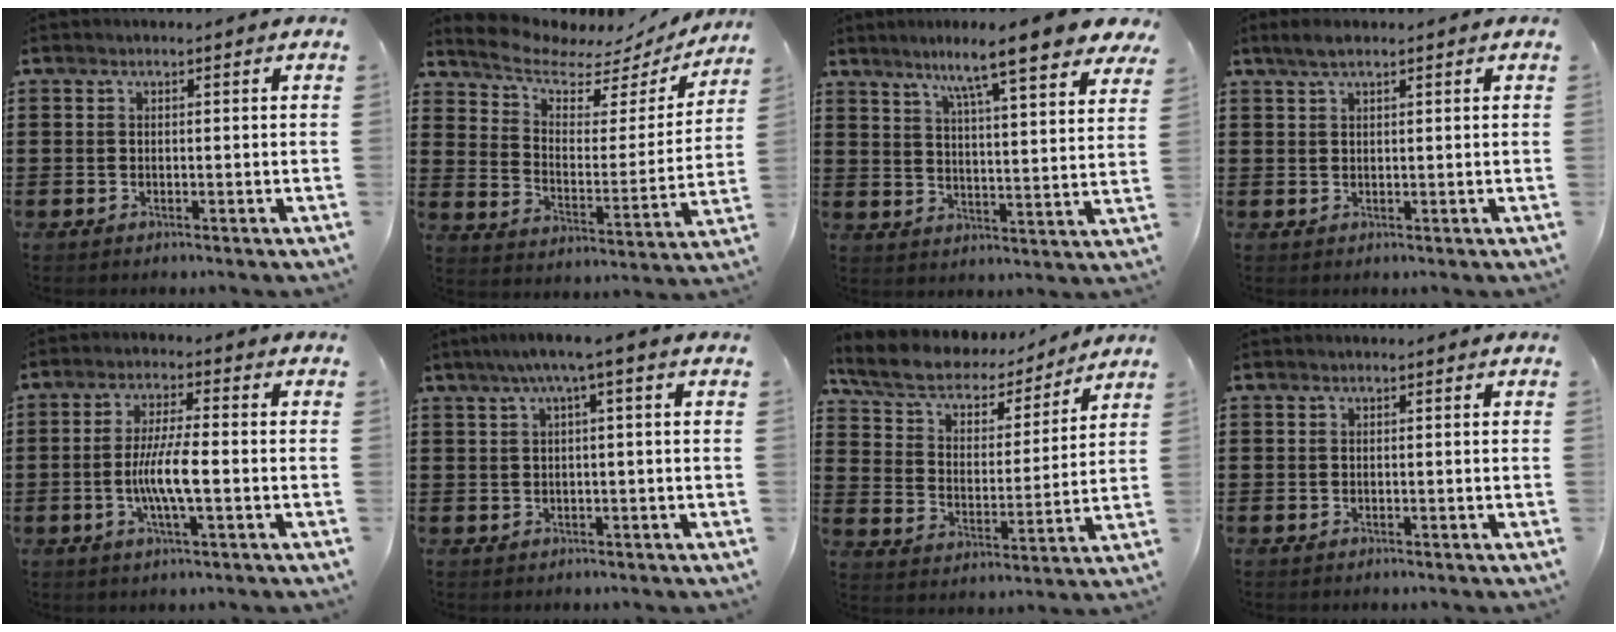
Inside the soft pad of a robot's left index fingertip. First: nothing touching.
{"total": 6.1, "force": [5.5, 2.1, 1.8], "torque": [-0.060, -0.040, 0.089]}
{"total": 9.7, "force": [7.6, -0.1, 6.1], "torque": [-0.118, -0.039, 0.118]}
{"total": 2.1, "force": [1.4, 0.5, 1.5], "torque": [-0.030, 0.004, 0.025]}
{"total": 6.8, "force": [-1.4, 1.1, 6.5], "torque": [-0.133, -0.005, -0.033]}
{"total": 3.0, "force": [0.5, -0.4, 2.9], "torque": [-0.055, -0.002, 0.004]}
{"total": 7.1, "force": [6.0, 2.7, 2.6], "torque": [-0.080, -0.032, 0.103]}
{"total": 0.0}